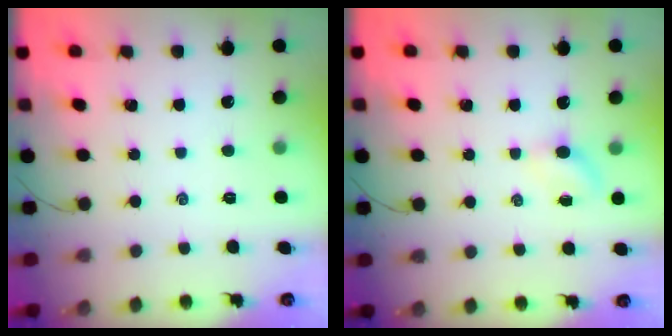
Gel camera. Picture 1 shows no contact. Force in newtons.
{"total": 2.8, "press": 2.7, "slide": 0.9}